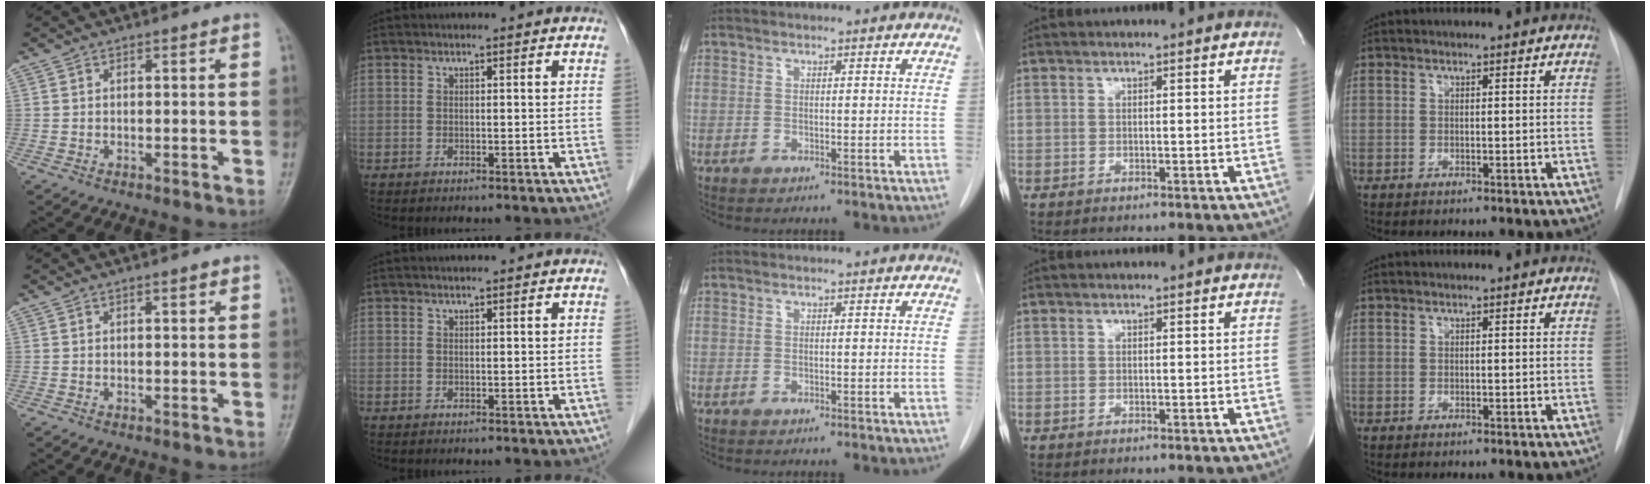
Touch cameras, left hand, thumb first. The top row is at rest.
{"thumb": {"total": 0.9, "force": [0.6, 0.2, 0.7], "torque": [-0.011, -0.001, 0.008]}, "index": {"total": 1.3, "force": [1.1, 0.0, 0.6], "torque": [-0.009, 0.016, 0.022]}}